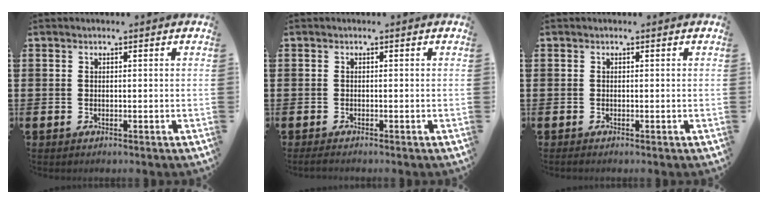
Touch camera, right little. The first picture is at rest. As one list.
[{"total": 0.7, "force": [-0.5, 0.1, 0.5], "torque": [-0.009, -0.002, -0.009]}, {"total": 0.0}]